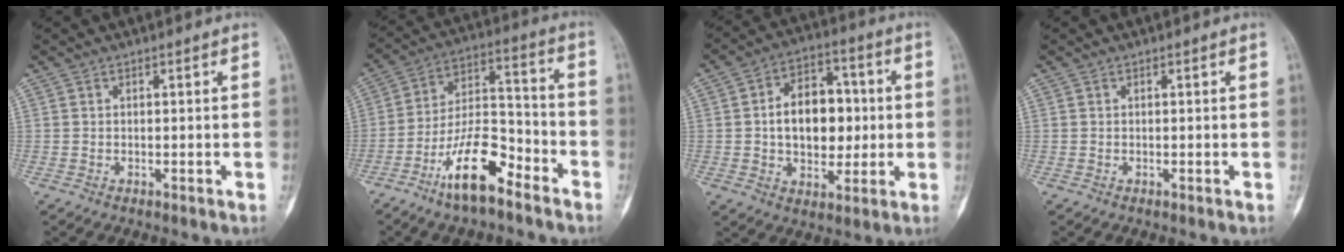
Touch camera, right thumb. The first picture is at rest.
{"total": 14.1, "force": [-8.8, 5.1, 9.8], "torque": [-0.174, 0.069, -0.163]}
{"total": 14.3, "force": [0.4, 9.7, 10.6], "torque": [-0.122, 0.021, 0.010]}
{"total": 0.0}